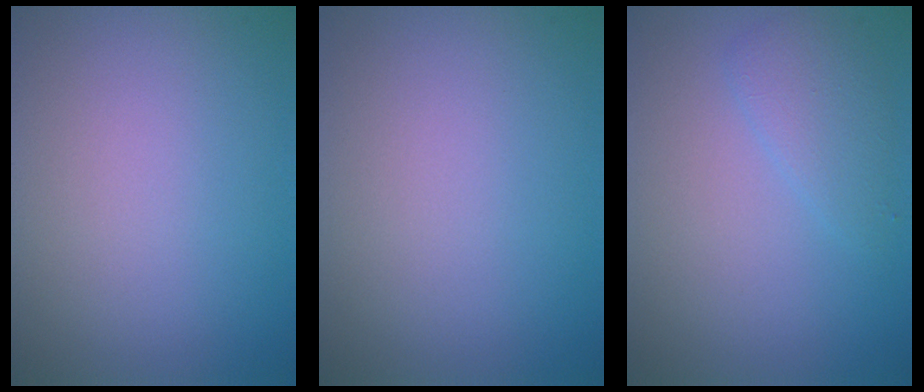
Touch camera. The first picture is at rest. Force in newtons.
{"total": 0.0}
{"total": 2.0, "press": 2.0, "slide": 0.1}